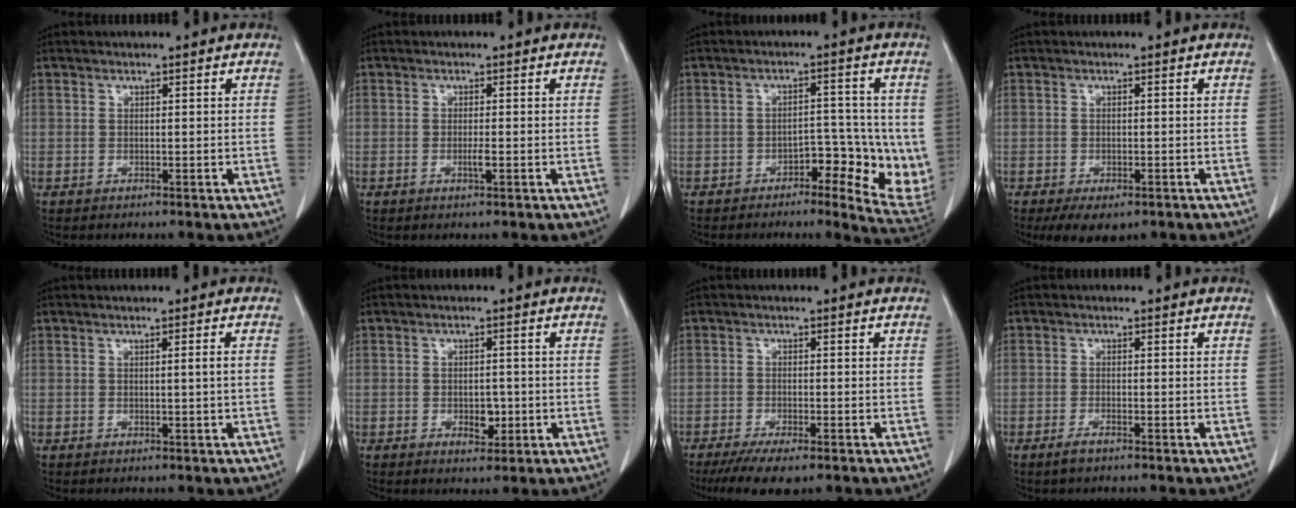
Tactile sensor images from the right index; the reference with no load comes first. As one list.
[{"total": 1.4, "force": [-0.5, 0.0, 1.3], "torque": [-0.027, -0.002, -0.009]}, {"total": 8.4, "force": [-2.2, 3.6, 7.3], "torque": [-0.078, 0.003, -0.029]}, {"total": 4.5, "force": [-2.9, 2.3, 2.5], "torque": [-0.036, -0.006, -0.038]}, {"total": 1.2, "force": [-0.1, -0.4, 1.1], "torque": [-0.018, -0.001, 0.000]}, {"total": 3.2, "force": [-1.0, 1.7, 2.5], "torque": [-0.036, 0.002, -0.007]}, {"total": 6.7, "force": [-5.0, 1.7, 4.1], "torque": [-0.066, -0.013, -0.078]}, {"total": 1.8, "force": [-1.4, 0.3, 1.1], "torque": [-0.030, -0.004, -0.024]}]